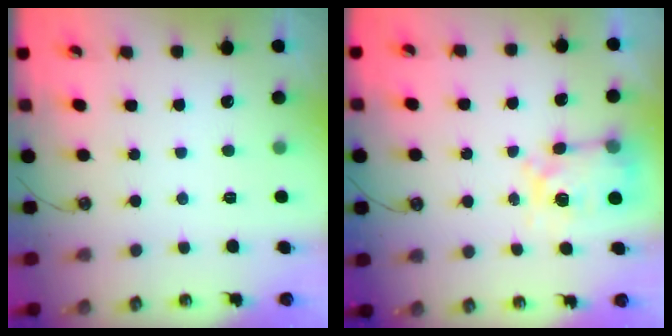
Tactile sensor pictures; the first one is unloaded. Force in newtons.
{"total": 7.2, "press": 7.1, "slide": 0.6}